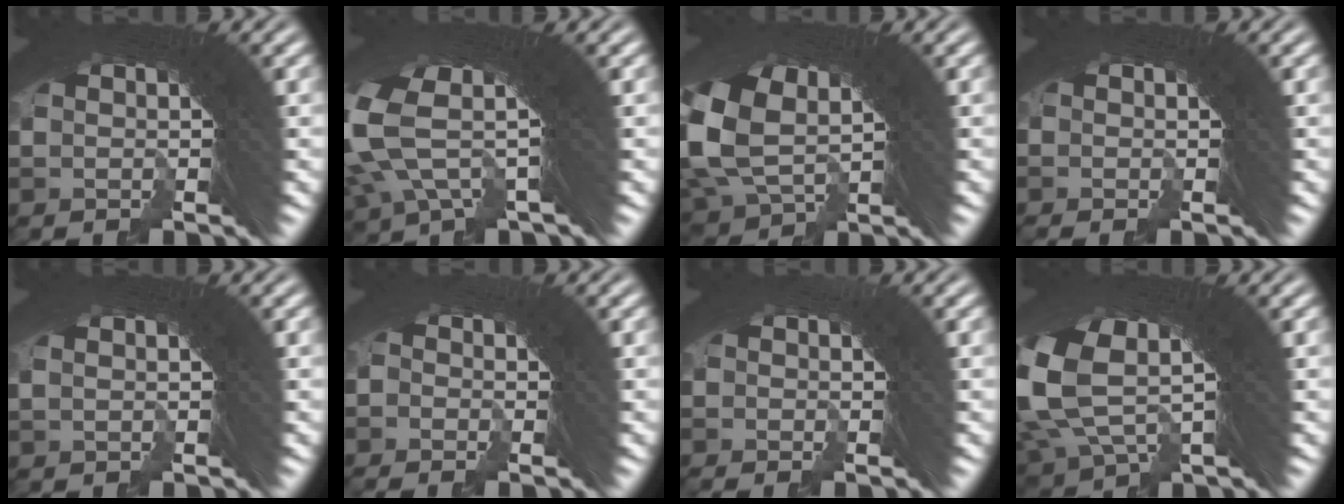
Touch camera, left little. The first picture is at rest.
{"total": 8.6, "force": [2.2, 4.8, 6.8], "torque": [-0.161, -0.002, 0.034]}
{"total": 6.7, "force": [-0.3, 5.1, 4.3], "torque": [-0.117, -0.036, 0.016]}
{"total": 4.8, "force": [-1.2, -3.8, -2.8], "torque": [0.072, 0.001, -0.012]}
{"total": 0.5, "force": [0.4, -0.3, 0.2], "torque": [0.010, 0.007, 0.010]}
{"total": 1.7, "force": [-1.5, -0.1, -0.9], "torque": [0.030, 0.013, -0.034]}
{"total": 1.4, "force": [-1.0, -0.5, -0.8], "torque": [0.021, 0.008, -0.021]}
{"total": 10.9, "force": [2.6, 7.5, 7.5], "torque": [-0.172, -0.003, 0.040]}